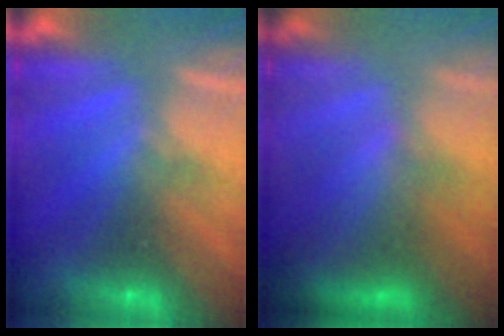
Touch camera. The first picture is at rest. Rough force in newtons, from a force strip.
{"total": 3.6}